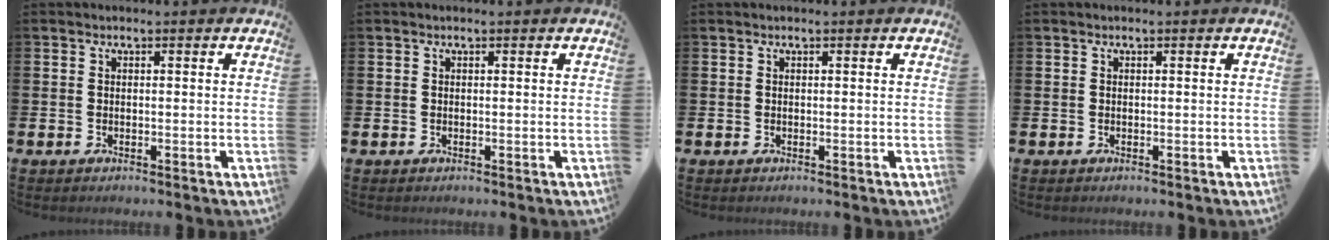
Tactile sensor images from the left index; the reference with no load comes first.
{"total": 0.0}
{"total": 0.0}
{"total": 0.0}